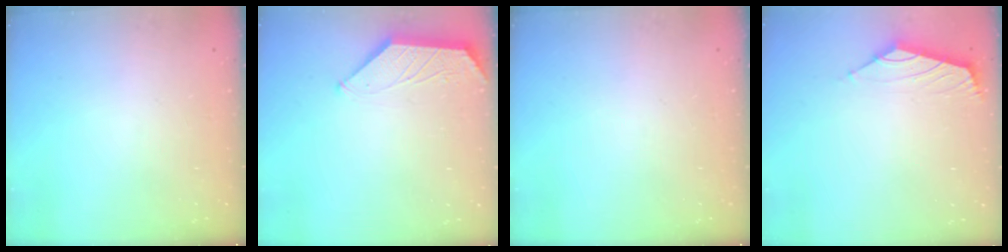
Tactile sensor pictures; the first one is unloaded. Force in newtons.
{"total": 0.8, "press": 0.7, "slide": 0.1}
{"total": 0.0}
{"total": 1.7, "press": 1.5, "slide": 0.7}